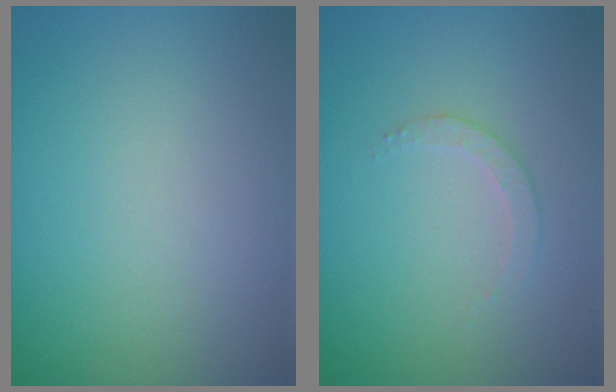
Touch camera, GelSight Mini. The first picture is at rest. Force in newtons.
{"total": 1.6, "press": 1.5, "slide": 0.3}